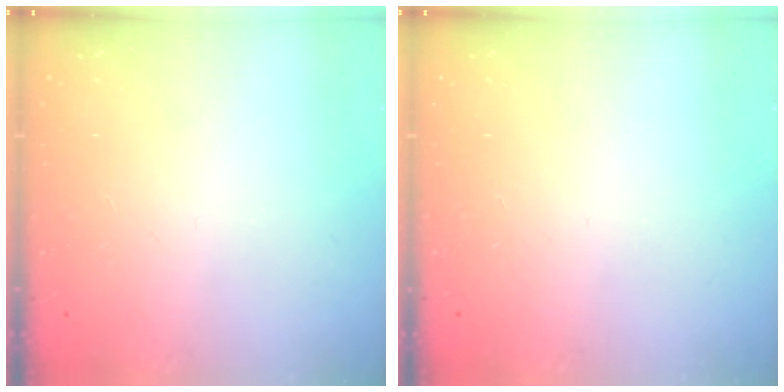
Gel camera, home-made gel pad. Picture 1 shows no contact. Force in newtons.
{"total": 0.0}